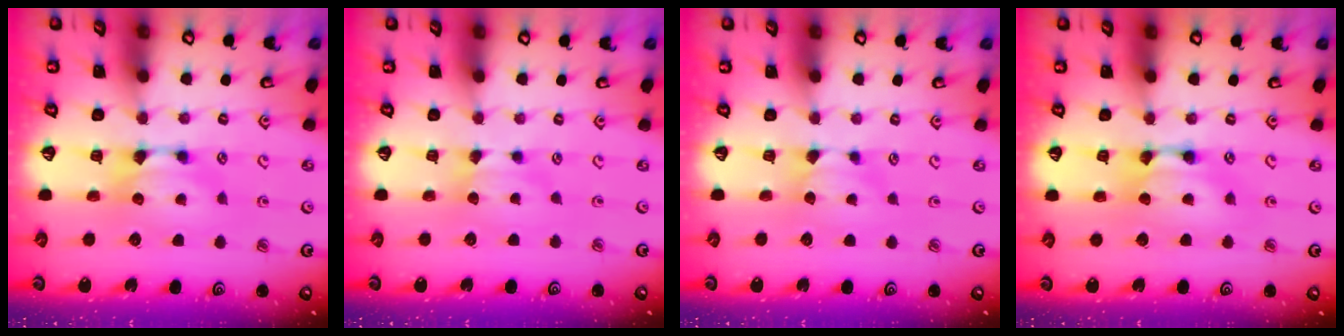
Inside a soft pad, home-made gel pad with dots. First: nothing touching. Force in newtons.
{"total": 1.5, "press": 1.5, "slide": 0.2}
{"total": 1.6, "press": 1.4, "slide": 0.7}
{"total": 2.1, "press": 2.1, "slide": 0.0}